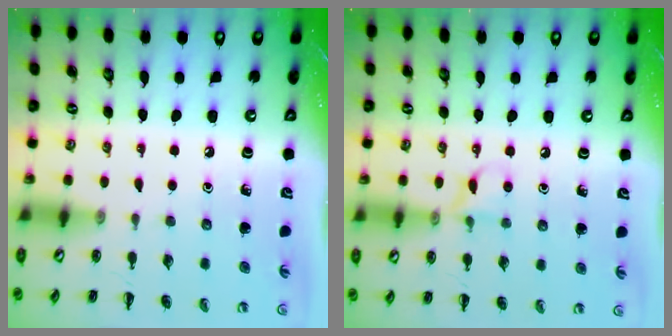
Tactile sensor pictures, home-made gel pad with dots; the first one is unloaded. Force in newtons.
{"total": 6.2, "press": 6.0, "slide": 1.4}